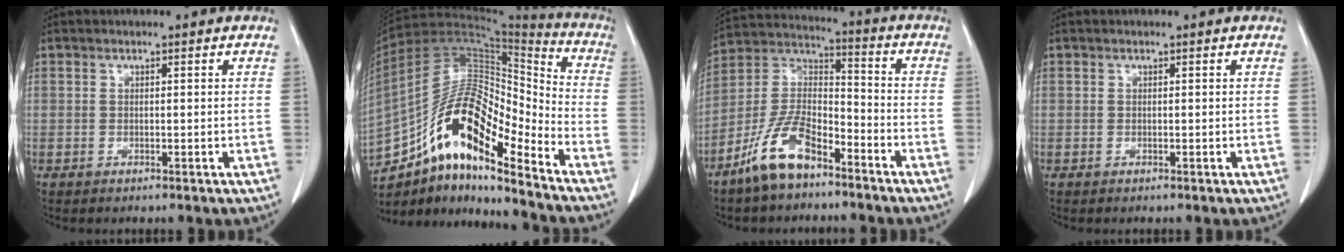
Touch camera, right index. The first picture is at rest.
{"total": 17.1, "force": [-11.0, 4.6, 12.3], "torque": [-0.218, 0.043, -0.186]}
{"total": 11.6, "force": [-8.0, 4.5, 7.1], "torque": [-0.152, 0.010, -0.156]}
{"total": 0.0}